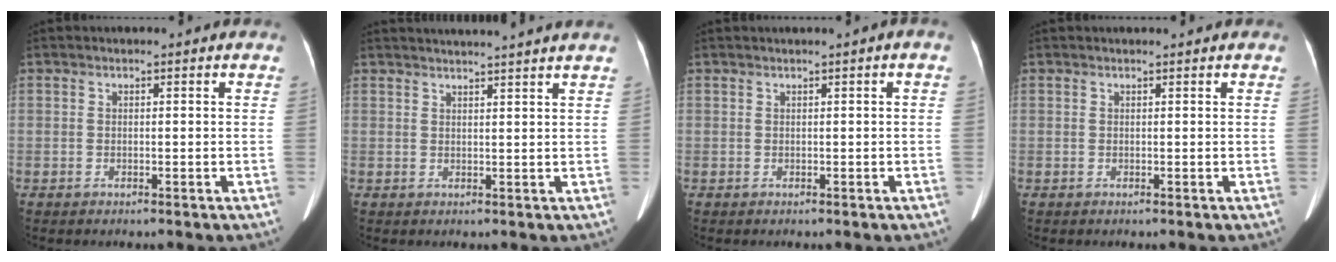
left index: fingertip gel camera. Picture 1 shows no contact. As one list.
[{"total": 9.8, "force": [9.1, -1.4, 3.4], "torque": [-0.046, 0.007, 0.105]}, {"total": 0.6, "force": [-0.2, -0.1, 0.6], "torque": [-0.012, -0.001, 0.002]}, {"total": 1.5, "force": [1.3, 0.2, 0.5], "torque": [-0.012, 0.013, 0.016]}]